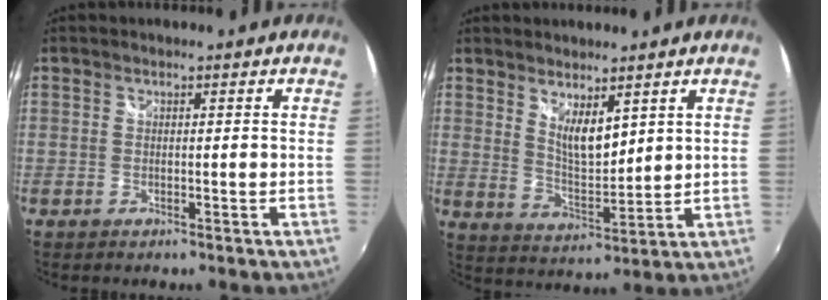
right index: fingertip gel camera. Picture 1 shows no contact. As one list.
[{"total": 6.6, "force": [4.0, 2.5, 4.7], "torque": [-0.073, -0.010, 0.073]}]